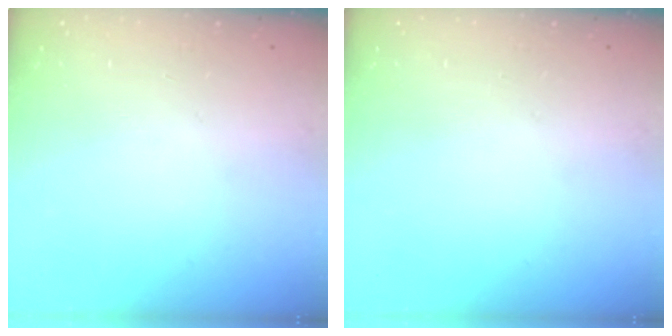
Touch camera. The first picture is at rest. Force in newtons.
{"total": 0.0}